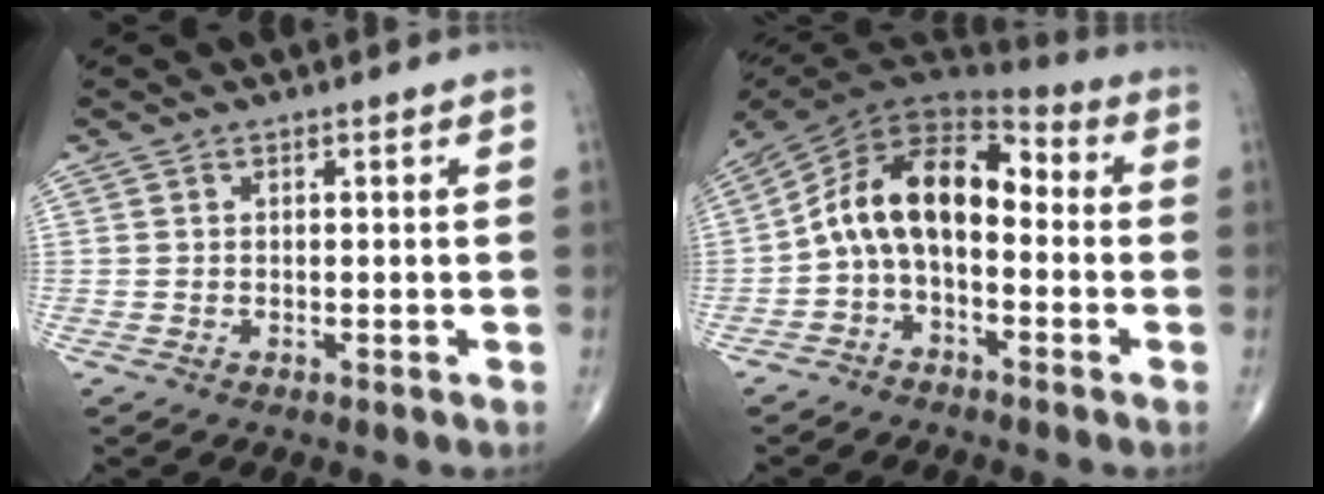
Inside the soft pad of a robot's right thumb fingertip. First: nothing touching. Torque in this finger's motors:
{"motor_torque": [0.04, 1.17, 0.67, -0.20, 0.49]}